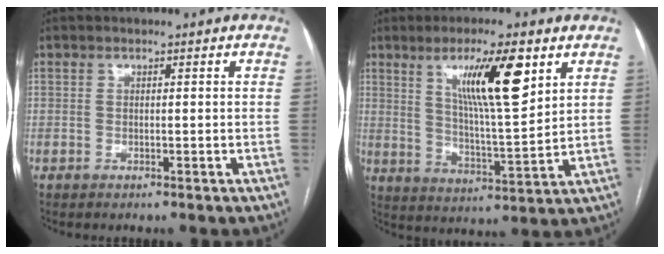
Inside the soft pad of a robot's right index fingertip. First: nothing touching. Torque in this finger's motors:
{"motor_torque": [1.15, 0.99, 0.45, 0.16]}